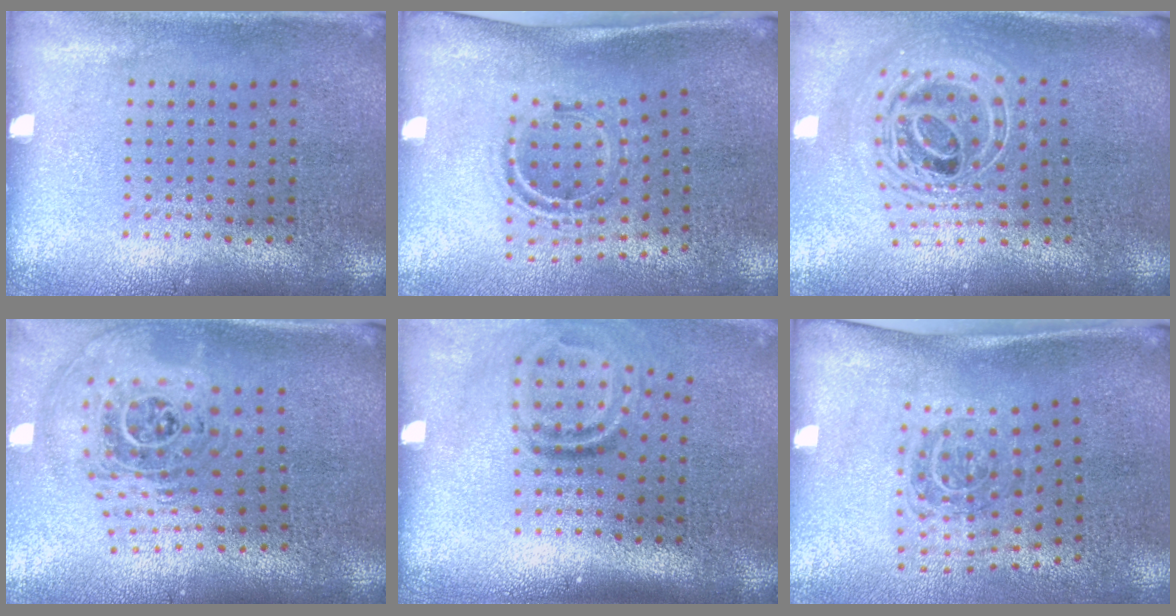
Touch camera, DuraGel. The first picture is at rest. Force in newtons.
{"total": 1.1, "press": 1.0, "slide": 0.5}
{"total": 2.6, "press": 1.9, "slide": 1.8}
{"total": 1.9, "press": 1.5, "slide": 1.2}
{"total": 1.9, "press": 1.1, "slide": 1.6}
{"total": 1.9, "press": 1.2, "slide": 1.5}